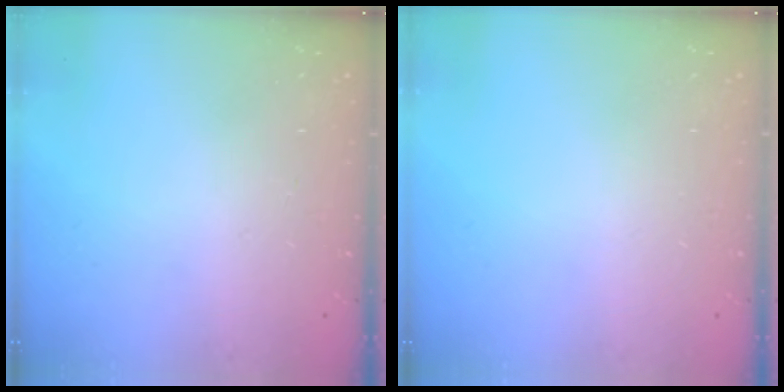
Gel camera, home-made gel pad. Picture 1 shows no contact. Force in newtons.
{"total": 0.0}